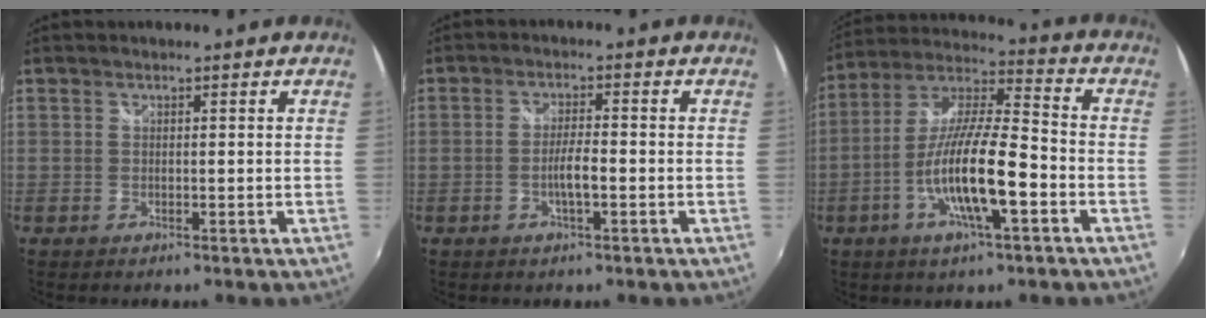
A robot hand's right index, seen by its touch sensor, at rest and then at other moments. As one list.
[{"total": 3.6, "force": [-1.3, 0.5, 3.3], "torque": [-0.065, 0.001, -0.024]}, {"total": 14.3, "force": [-5.2, 2.6, 13.1], "torque": [-0.261, -0.004, -0.101]}]